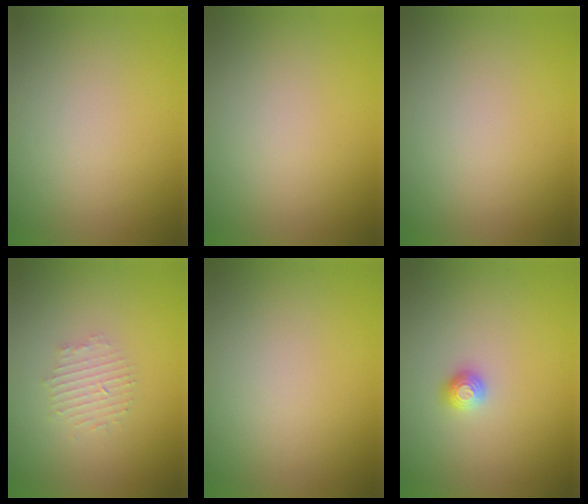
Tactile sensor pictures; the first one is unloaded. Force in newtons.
{"total": 0.0}
{"total": 0.0}
{"total": 1.8, "press": 1.7, "slide": 0.4}
{"total": 0.0}
{"total": 1.2, "press": 1.1, "slide": 0.2}